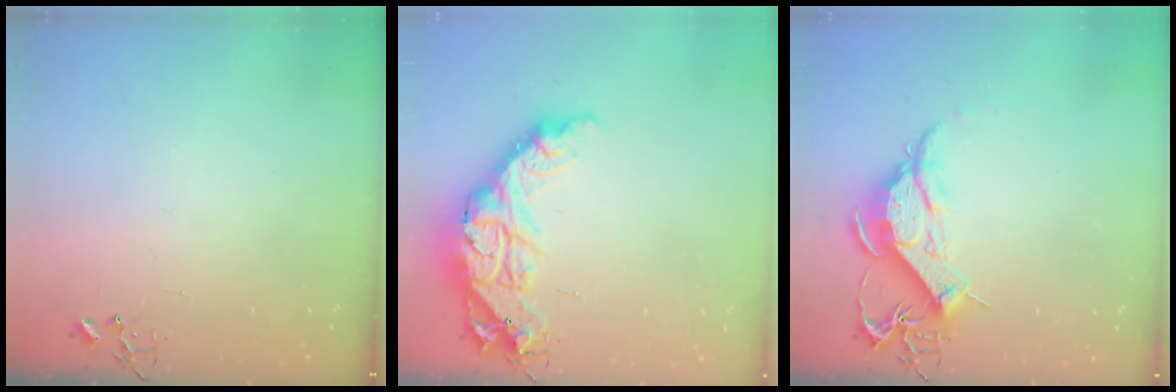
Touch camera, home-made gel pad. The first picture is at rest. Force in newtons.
{"total": 21.4, "press": 21.3, "slide": 2.0}
{"total": 12.5, "press": 12.4, "slide": 1.3}